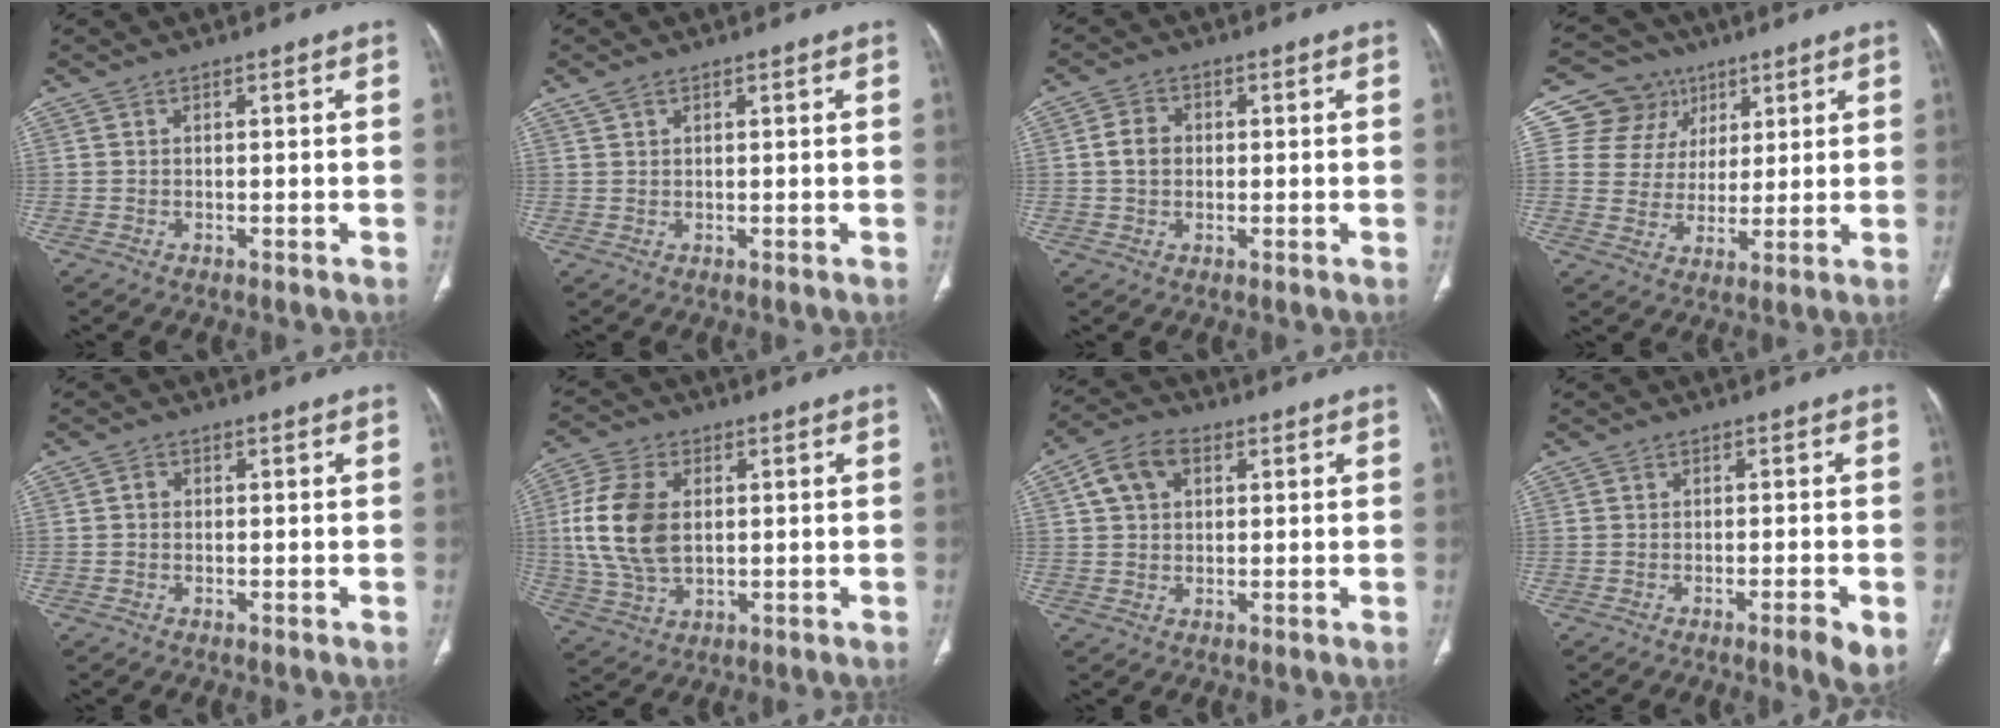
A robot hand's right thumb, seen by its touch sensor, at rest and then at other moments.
{"total": 1.5, "force": [1.0, 0.7, 0.8], "torque": [-0.020, 0.008, 0.023]}
{"total": 3.9, "force": [0.1, 3.1, 2.2], "torque": [-0.036, 0.009, -0.003]}
{"total": 11.1, "force": [5.0, 9.7, 1.8], "torque": [0.010, -0.014, 0.089]}
{"total": 1.2, "force": [-0.1, 1.1, 0.6], "torque": [-0.004, 0.004, -0.005]}
{"total": 13.6, "force": [1.4, 8.6, 10.4], "torque": [-0.214, 0.002, 0.030]}
{"total": 7.3, "force": [2.4, 5.1, 4.6], "torque": [-0.077, 0.012, 0.038]}
{"total": 4.1, "force": [-1.7, 0.5, 3.7], "torque": [-0.056, -0.001, -0.027]}